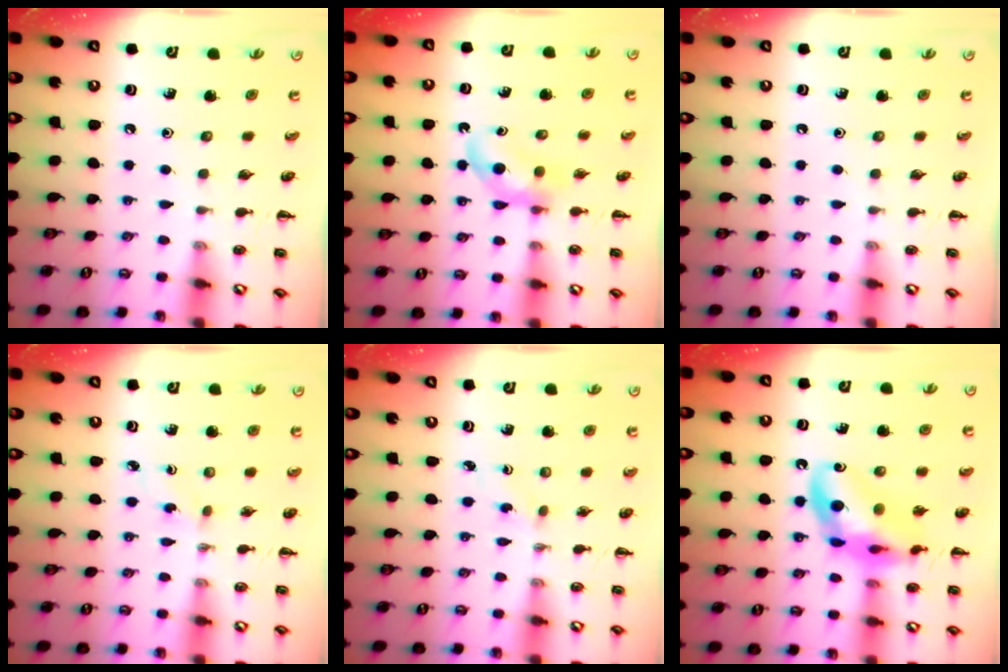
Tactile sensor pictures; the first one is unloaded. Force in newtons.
{"total": 4.0, "press": 3.9, "slide": 1.1}
{"total": 0.0}
{"total": 1.8, "press": 1.6, "slide": 0.7}
{"total": 1.7, "press": 1.5, "slide": 0.8}
{"total": 14.4, "press": 14.2, "slide": 2.8}